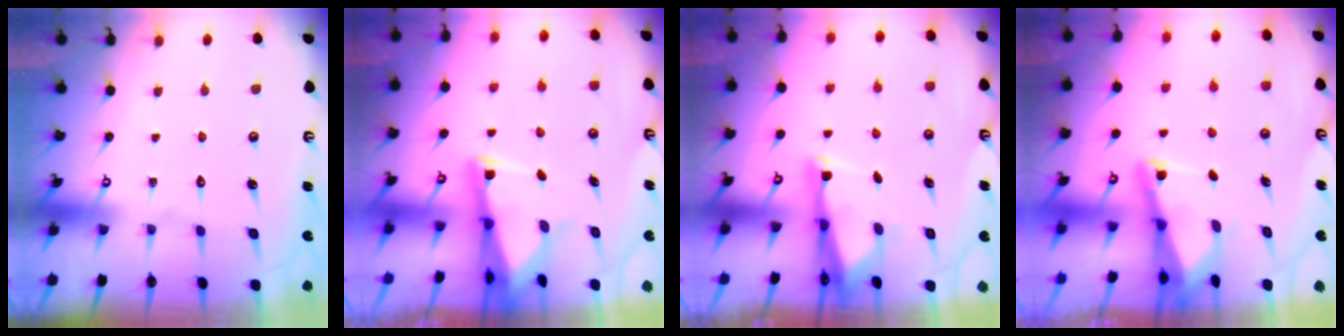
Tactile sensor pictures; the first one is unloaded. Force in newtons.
{"total": 3.6, "press": 3.5, "slide": 0.6}
{"total": 2.9, "press": 2.8, "slide": 0.8}
{"total": 2.5, "press": 2.5, "slide": 0.6}